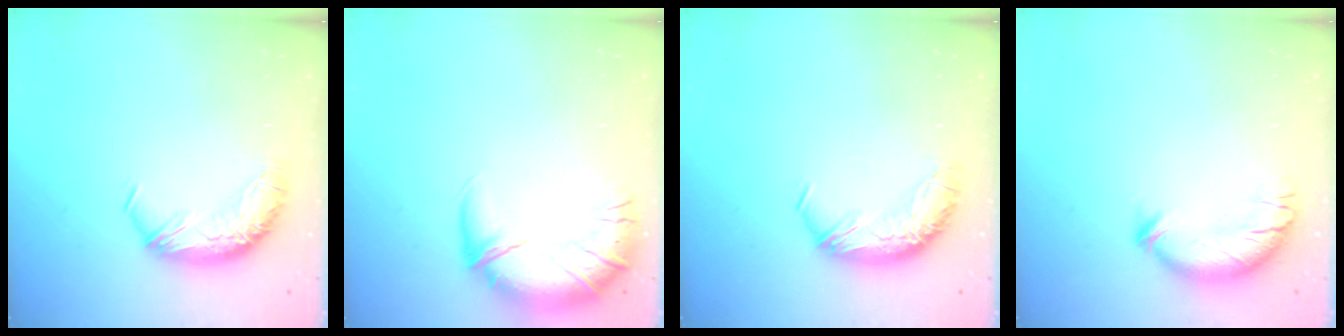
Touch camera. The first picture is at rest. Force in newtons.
{"total": 2.8, "press": 1.2, "slide": 2.6}
{"total": 0.0}
{"total": 3.5, "press": 3.2, "slide": 1.3}